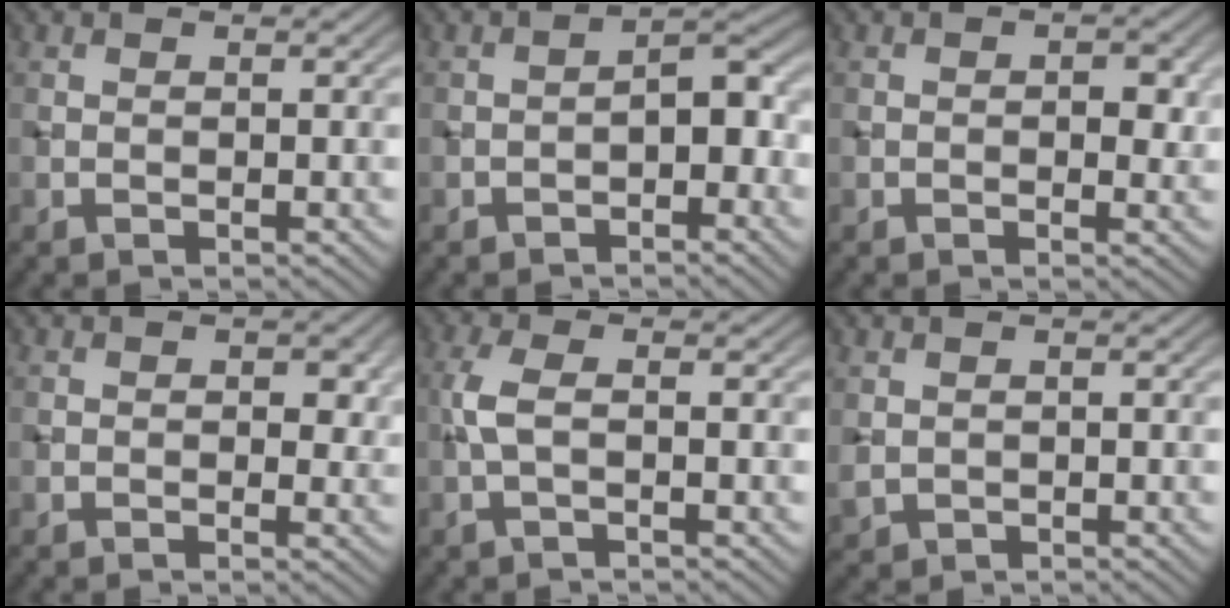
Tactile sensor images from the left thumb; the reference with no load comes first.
{"total": 3.6, "force": [-1.6, 1.7, 2.8], "torque": [-0.035, 0.015, -0.032]}
{"total": 2.5, "force": [0.1, 1.4, 2.1], "torque": [-0.025, -0.005, 0.000]}
{"total": 2.0, "force": [0.2, 1.3, 1.5], "torque": [-0.019, -0.008, 0.003]}
{"total": 2.9, "force": [-0.3, 0.8, 2.7], "torque": [-0.067, 0.007, -0.013]}
{"total": 1.5, "force": [0.3, 1.3, 0.6], "torque": [-0.020, -0.007, 0.012]}